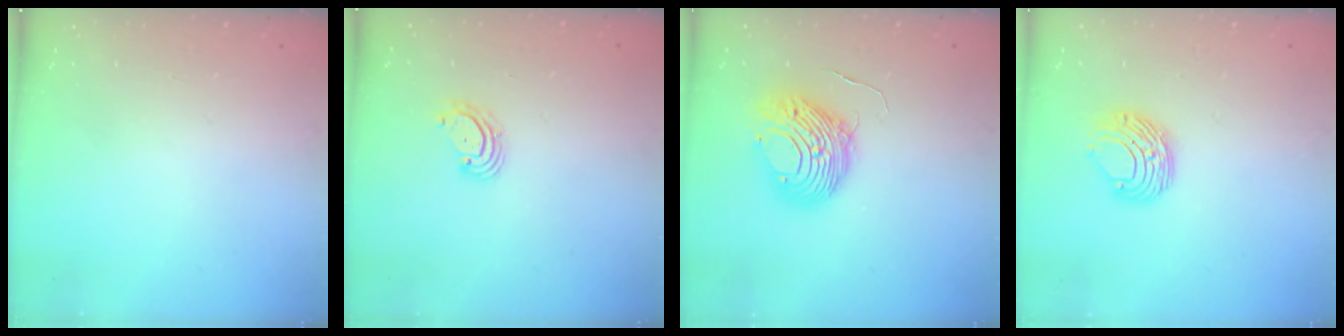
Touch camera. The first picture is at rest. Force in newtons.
{"total": 2.9, "press": 2.9, "slide": 0.1}
{"total": 10.6, "press": 10.6, "slide": 0.8}
{"total": 8.7, "press": 8.6, "slide": 0.7}